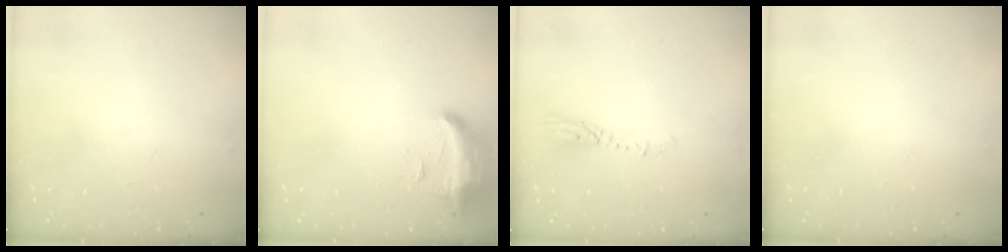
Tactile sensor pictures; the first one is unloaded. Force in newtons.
{"total": 9.5, "press": 9.4, "slide": 1.2}
{"total": 3.4, "press": 3.4, "slide": 0.2}
{"total": 0.0}